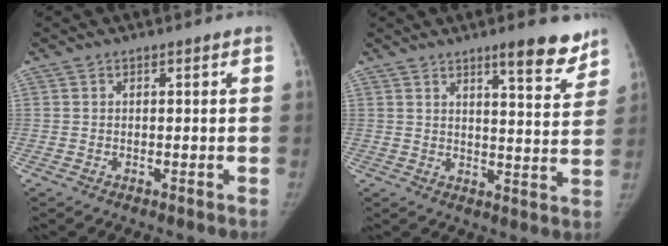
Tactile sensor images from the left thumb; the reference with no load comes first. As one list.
[{"total": 9.5, "force": [6.9, 2.0, 6.1], "torque": [-0.056, -0.046, 0.097]}]